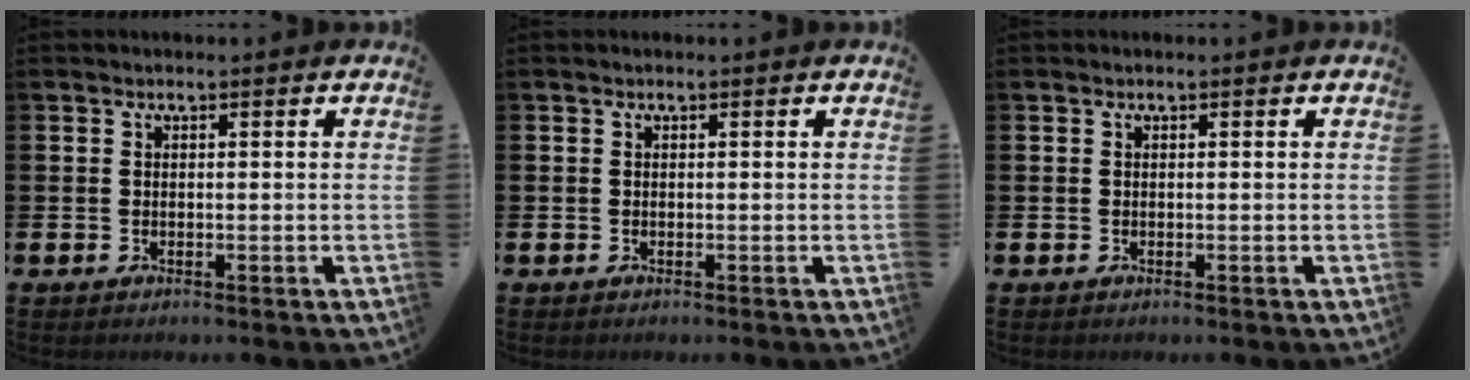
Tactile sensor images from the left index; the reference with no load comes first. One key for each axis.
{"total": 0.0}
{"total": 0.0}